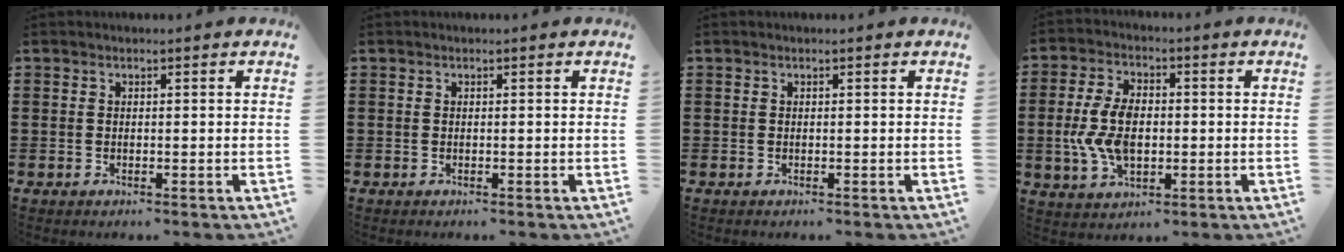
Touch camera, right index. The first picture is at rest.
{"total": 0.0}
{"total": 0.0}
{"total": 8.4, "force": [-0.6, 5.0, 6.7], "torque": [-0.159, 0.004, -0.016]}